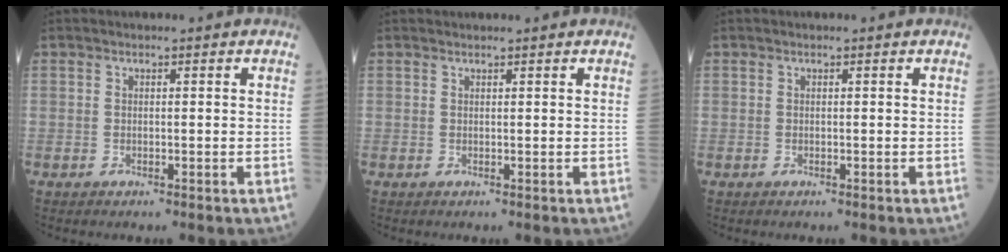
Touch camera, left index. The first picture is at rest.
{"total": 1.0, "force": [1.0, 0.0, 0.2], "torque": [-0.006, 0.009, 0.019]}
{"total": 0.0}